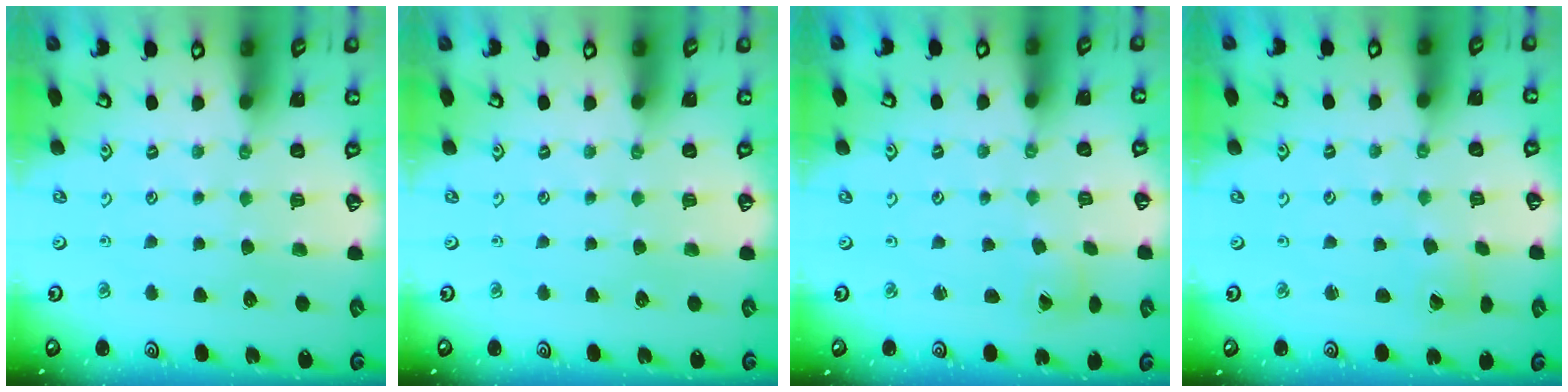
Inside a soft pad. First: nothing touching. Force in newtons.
{"total": 0.0}
{"total": 1.5, "press": 1.5, "slide": 0.1}
{"total": 2.0, "press": 2.0, "slide": 0.2}